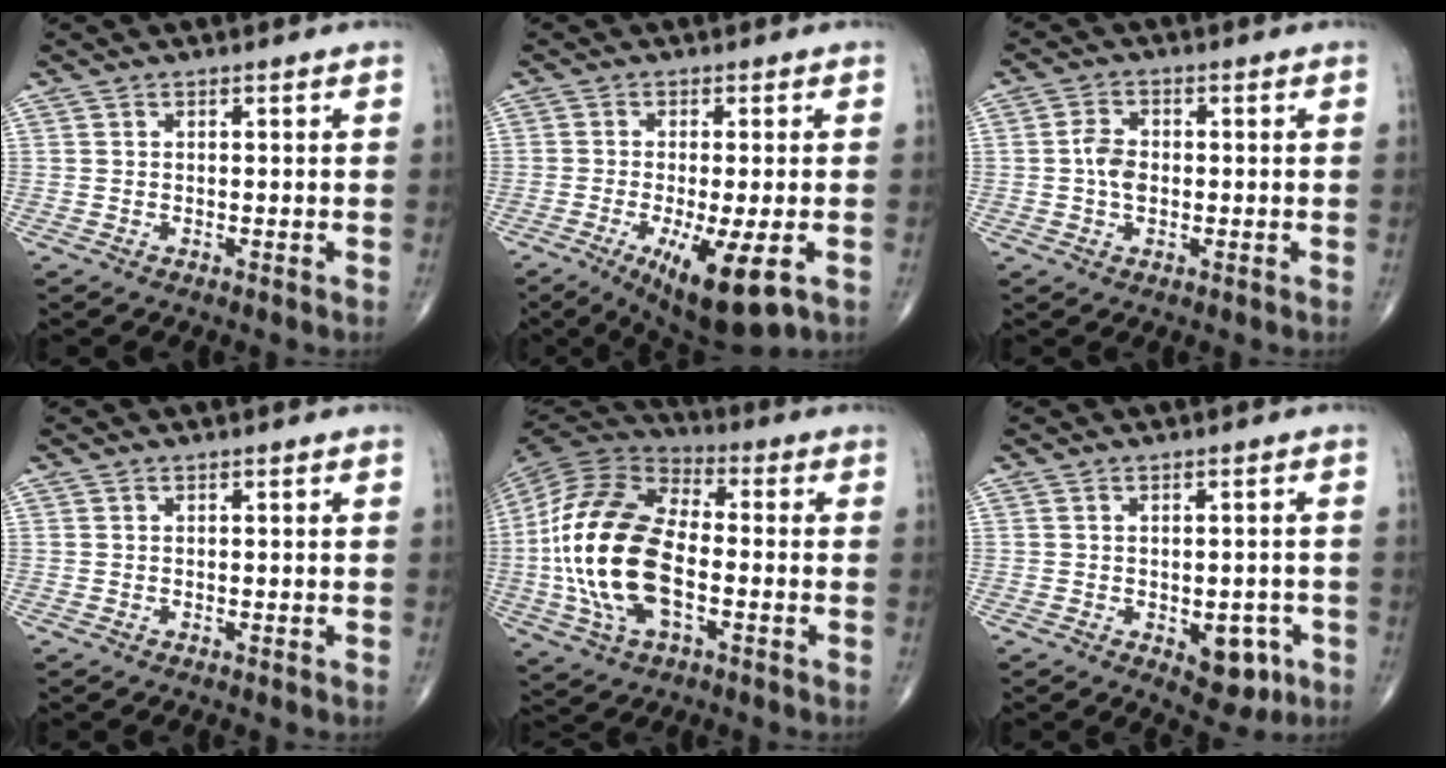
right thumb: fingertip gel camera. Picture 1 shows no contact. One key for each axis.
{"total": 11.2, "fx": -4.2, "fy": 2.8, "fz": 10.1, "tx": -0.170, "ty": -0.019, "tz": -0.057}
{"total": 4.2, "fx": -0.2, "fy": 2.8, "fz": 3.1, "tx": -0.057, "ty": 0.009, "tz": -0.009}
{"total": 0.0}
{"total": 21.5, "fx": -2.9, "fy": 11.4, "fz": 17.9, "tx": -0.368, "ty": 0.017, "tz": -0.056}
{"total": 6.5, "fx": -2.3, "fy": 3.7, "fz": 4.8, "tx": -0.030, "ty": 0.006, "tz": -0.020}